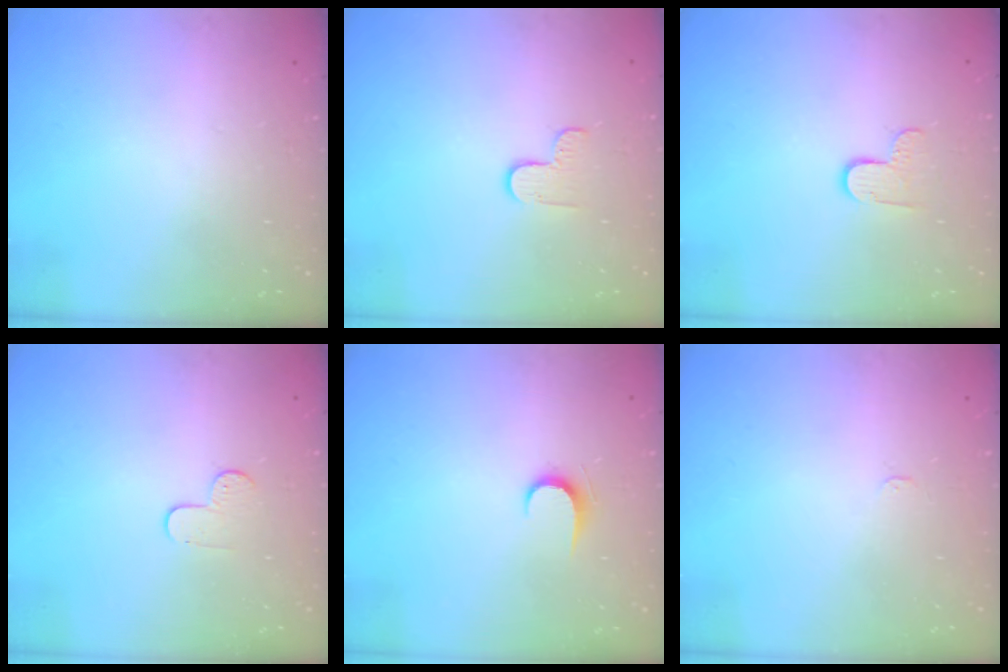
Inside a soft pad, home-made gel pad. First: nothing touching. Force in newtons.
{"total": 3.8, "press": 3.8, "slide": 0.4}
{"total": 6.0, "press": 6.0, "slide": 0.4}
{"total": 5.9, "press": 5.9, "slide": 0.5}
{"total": 6.0, "press": 6.0, "slide": 0.7}
{"total": 2.4, "press": 2.4, "slide": 0.3}